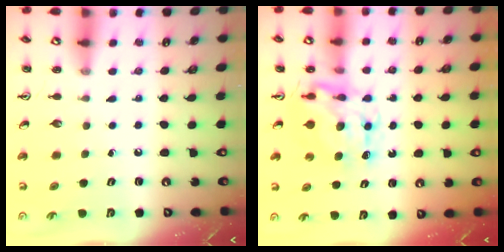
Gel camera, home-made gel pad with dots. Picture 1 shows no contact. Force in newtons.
{"total": 9.7, "press": 9.7, "slide": 0.8}